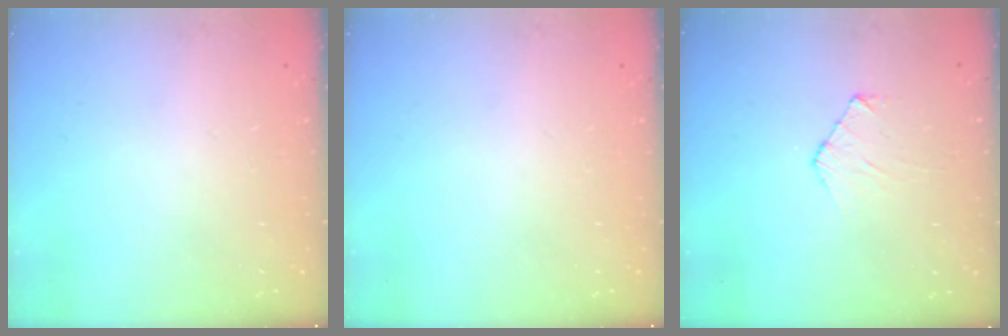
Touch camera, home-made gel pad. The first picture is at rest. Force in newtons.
{"total": 0.0}
{"total": 5.4, "press": 5.4, "slide": 0.5}